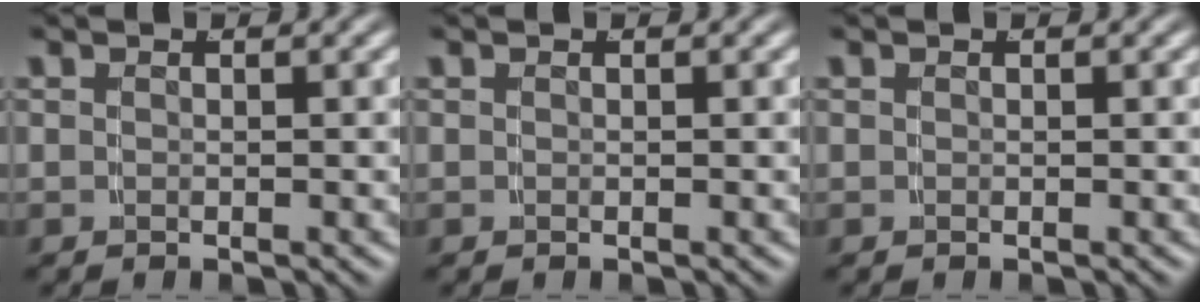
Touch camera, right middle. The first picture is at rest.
{"total": 0.0}
{"total": 0.0}